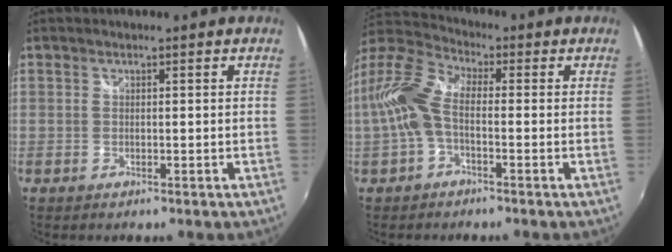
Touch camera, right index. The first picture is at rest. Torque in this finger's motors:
{"motor_torque": [0.87, -0.22, 0.76, 0.18]}